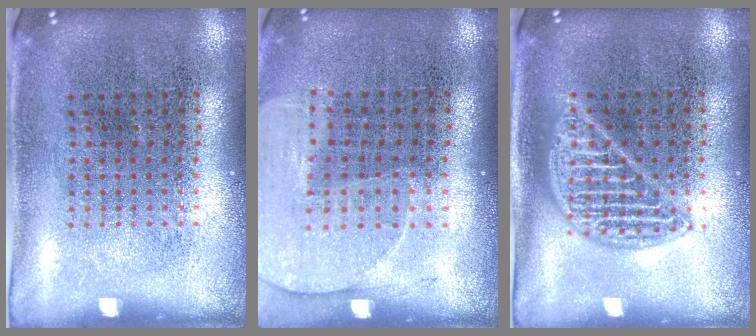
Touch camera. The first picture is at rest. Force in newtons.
{"total": 1.3, "press": 1.2, "slide": 0.4}
{"total": 1.8, "press": 1.8, "slide": 0.2}